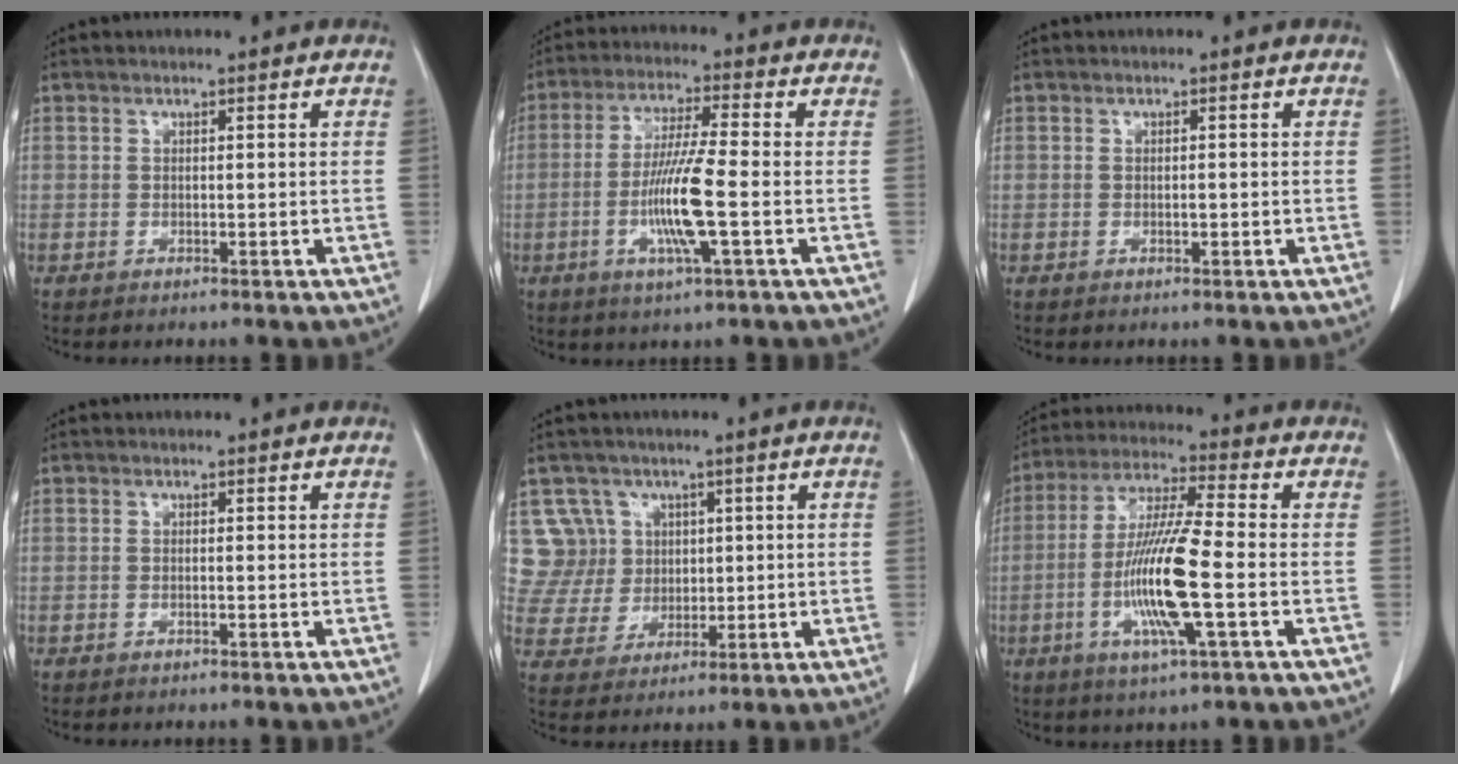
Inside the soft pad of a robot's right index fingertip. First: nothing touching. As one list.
[{"total": 9.8, "force": [-2.3, 0.0, 9.5], "torque": [-0.191, -0.011, -0.047]}, {"total": 0.8, "force": [-0.2, 0.4, 0.7], "torque": [-0.013, 0.001, 0.000]}, {"total": 0.0}, {"total": 8.1, "force": [2.9, 7.6, -0.2], "torque": [0.006, 0.028, 0.068]}, {"total": 13.3, "force": [-3.1, 0.6, 12.9], "torque": [-0.261, -0.010, -0.062]}]